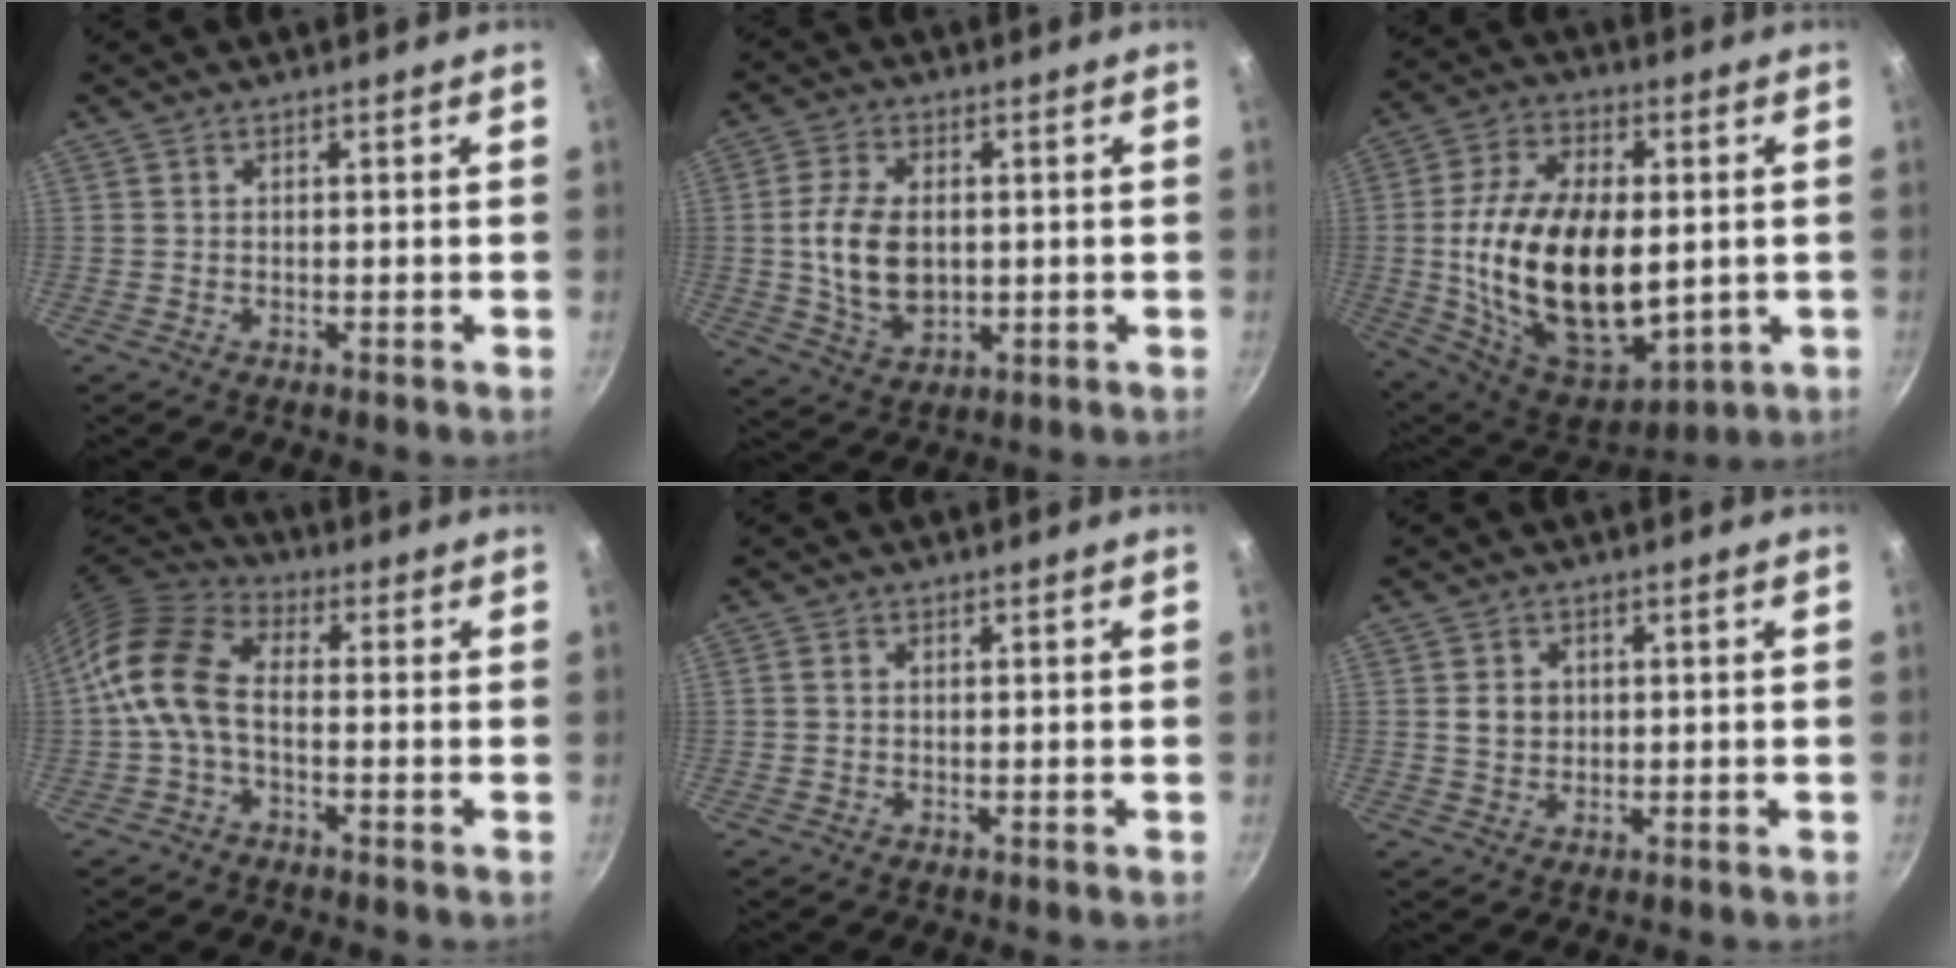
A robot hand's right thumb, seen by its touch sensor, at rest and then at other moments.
{"total": 10.7, "force": [0.3, 6.9, 8.2], "torque": [-0.146, -0.002, 0.011]}
{"total": 26.1, "force": [-0.4, 15.3, 21.2], "torque": [-0.364, -0.007, 0.011]}
{"total": 10.7, "force": [-1.6, 6.4, 8.5], "torque": [-0.161, 0.038, -0.051]}
{"total": 0.9, "force": [0.0, 0.7, 0.4], "torque": [-0.008, 0.005, -0.001]}
{"total": 3.5, "force": [0.5, 3.0, 1.8], "torque": [-0.016, 0.002, 0.010]}